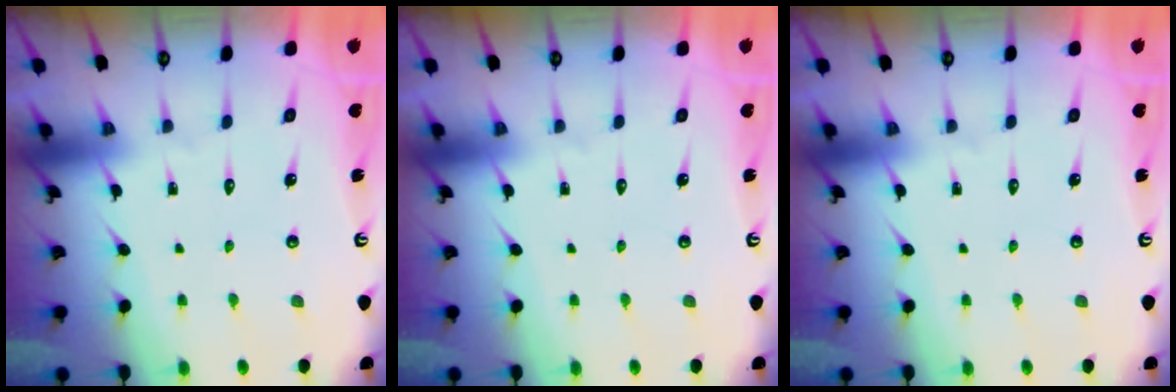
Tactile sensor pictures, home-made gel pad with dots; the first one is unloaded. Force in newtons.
{"total": 0.0}
{"total": 0.0}